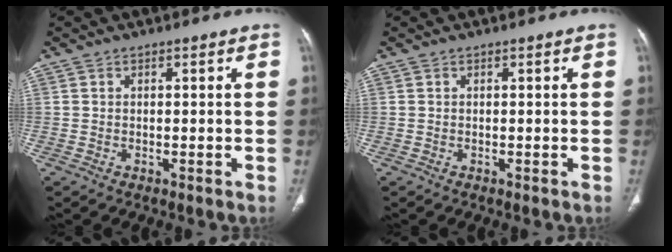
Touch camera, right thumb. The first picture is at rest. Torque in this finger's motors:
{"motor_torque": [0.04, 0.06, -0.03, -0.03, 0.00]}